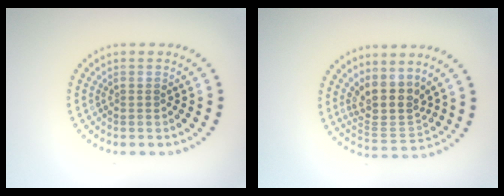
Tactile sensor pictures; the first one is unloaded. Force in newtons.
{"total": 3.9, "press": 3.2, "slide": 2.4}